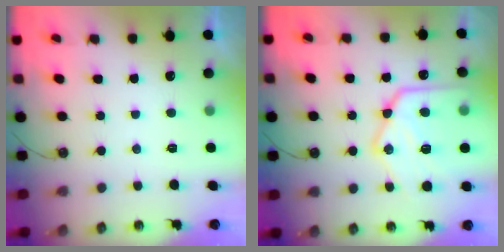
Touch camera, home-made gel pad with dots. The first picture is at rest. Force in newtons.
{"total": 21.6, "press": 21.6, "slide": 1.5}